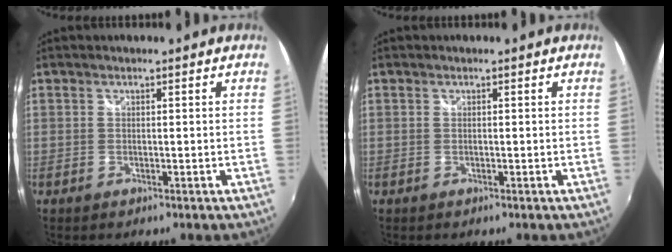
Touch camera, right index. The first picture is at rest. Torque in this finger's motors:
{"motor_torque": [0.01, 0.01, 0.00, 0.00]}